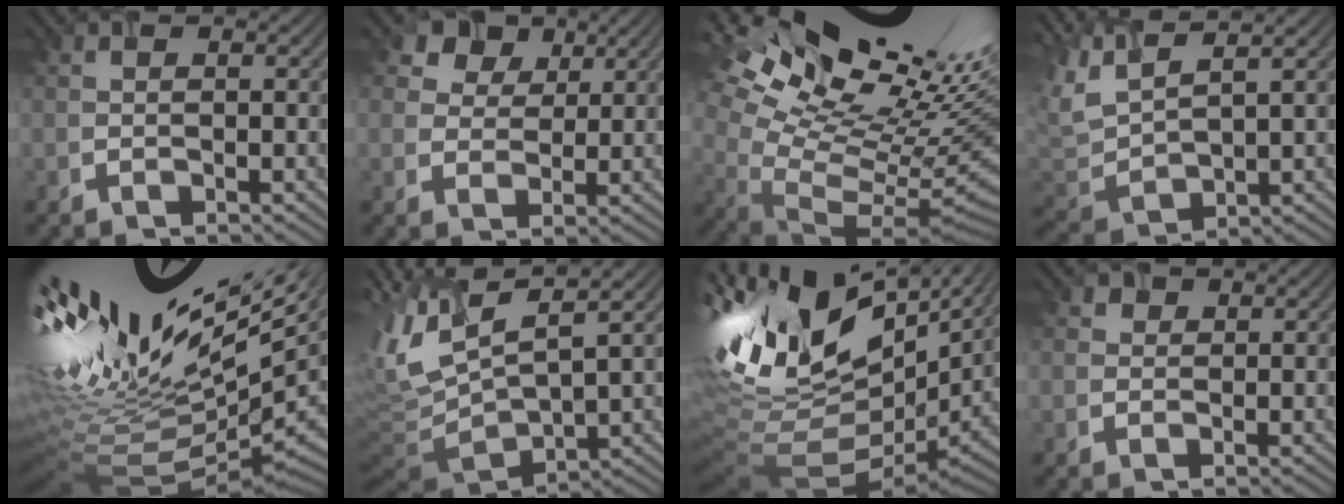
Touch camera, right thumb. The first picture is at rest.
{"total": 7.2, "force": [4.6, 4.5, 3.0], "torque": [-0.076, 0.008, 0.086]}
{"total": 20.6, "force": [12.1, 8.3, 14.4], "torque": [-0.256, 0.051, 0.241]}
{"total": 5.9, "force": [4.2, 1.3, 4.0], "torque": [-0.119, 0.020, 0.085]}
{"total": 18.0, "force": [6.3, 6.1, 15.7], "torque": [-0.274, 0.000, 0.145]}
{"total": 11.8, "force": [3.4, 4.1, 10.5], "torque": [-0.259, 0.023, 0.076]}
{"total": 16.6, "force": [8.2, 7.0, 12.6], "torque": [-0.288, 0.028, 0.157]}
{"total": 1.9, "force": [1.4, 1.2, 0.3], "torque": [-0.010, 0.000, 0.018]}